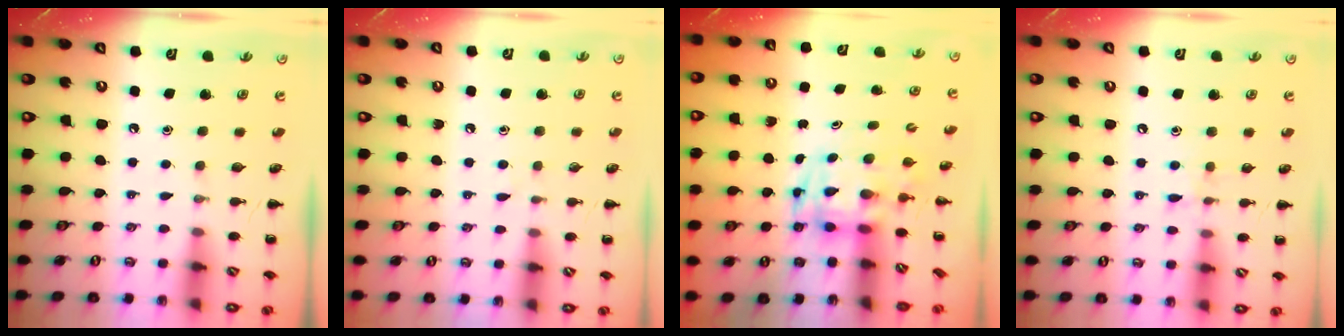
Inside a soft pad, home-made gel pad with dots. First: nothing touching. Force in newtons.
{"total": 2.5, "press": 2.1, "slide": 1.3}
{"total": 3.6, "press": 3.6, "slide": 0.7}
{"total": 6.6, "press": 6.3, "slide": 2.0}